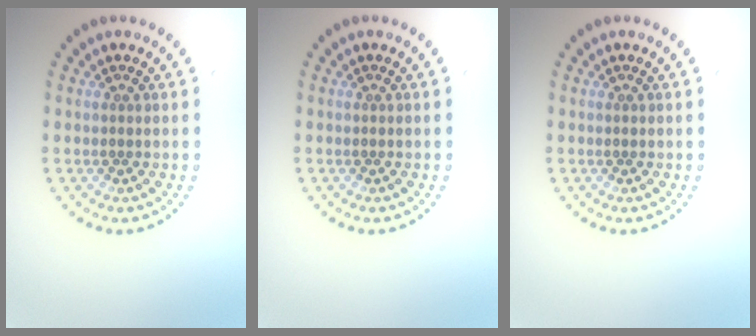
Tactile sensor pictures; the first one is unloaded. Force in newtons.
{"total": 0.0}
{"total": 0.0}